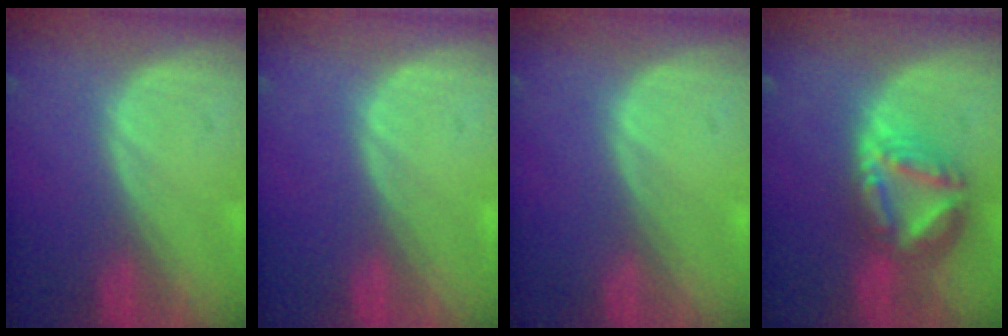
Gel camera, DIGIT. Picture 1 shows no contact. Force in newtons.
{"total": 0.0}
{"total": 0.0}
{"total": 8.2, "press": 7.1, "slide": 4.1}